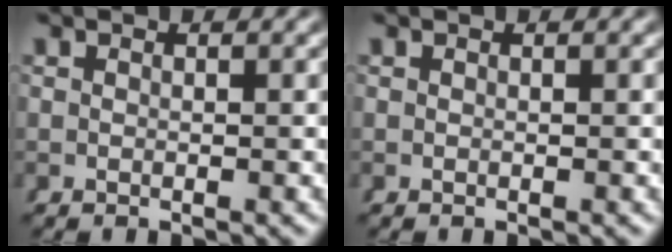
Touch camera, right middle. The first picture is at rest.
{"total": 0.0}